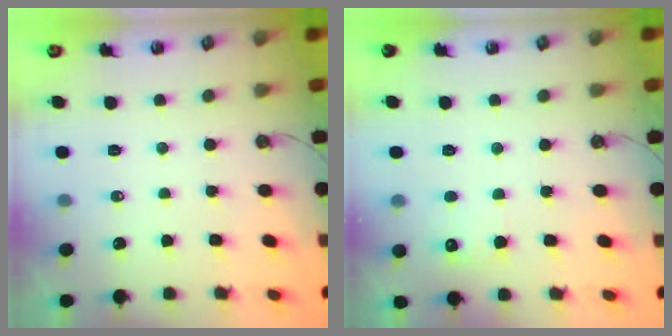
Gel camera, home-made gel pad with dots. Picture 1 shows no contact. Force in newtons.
{"total": 5.9, "press": 5.8, "slide": 1.3}